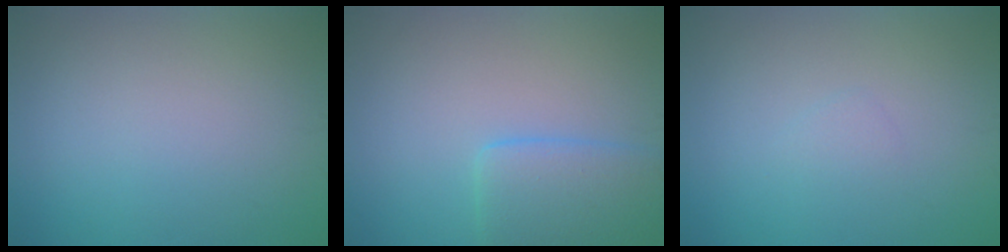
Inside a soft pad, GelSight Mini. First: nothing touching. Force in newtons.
{"total": 4.4, "press": 4.4, "slide": 0.2}
{"total": 0.7, "press": 0.7, "slide": 0.1}